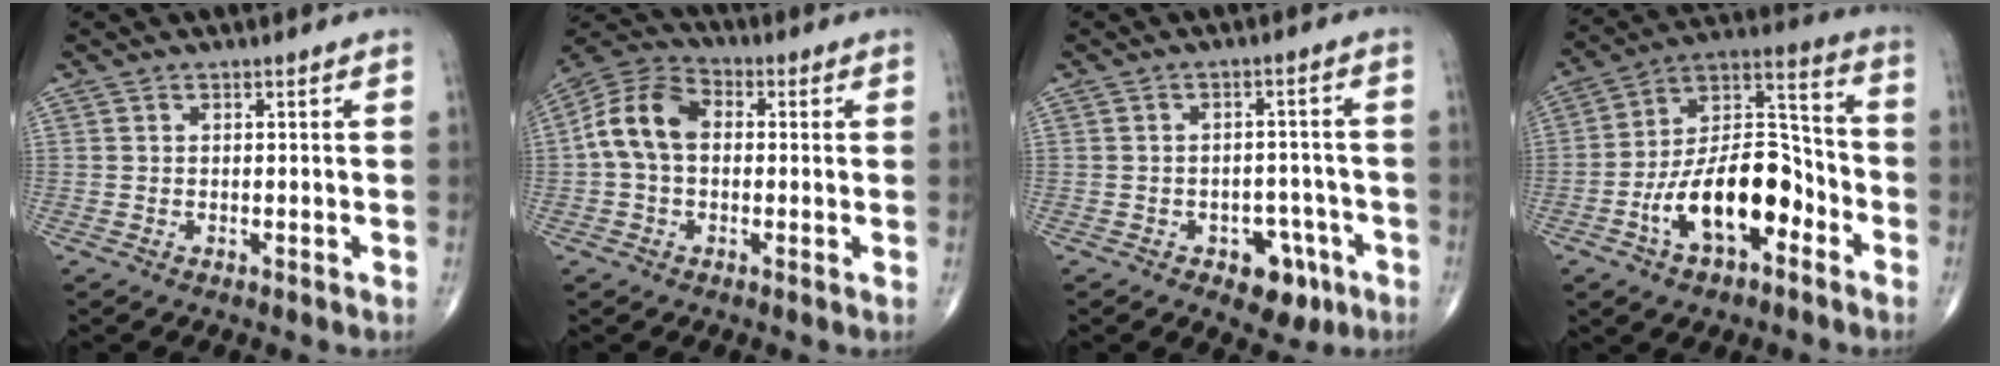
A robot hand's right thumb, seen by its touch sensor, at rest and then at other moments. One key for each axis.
{"total": 10.7, "fx": 0.4, "fy": 7.4, "fz": 7.7, "tx": -0.145, "ty": 0.033, "tz": -0.004}
{"total": 7.3, "fx": -3.7, "fy": 4.7, "fz": 4.2, "tx": -0.021, "ty": 0.029, "tz": -0.044}
{"total": 18.2, "fx": -7.1, "fy": 9.5, "fz": 13.8, "tx": -0.209, "ty": 0.063, "tz": -0.125}